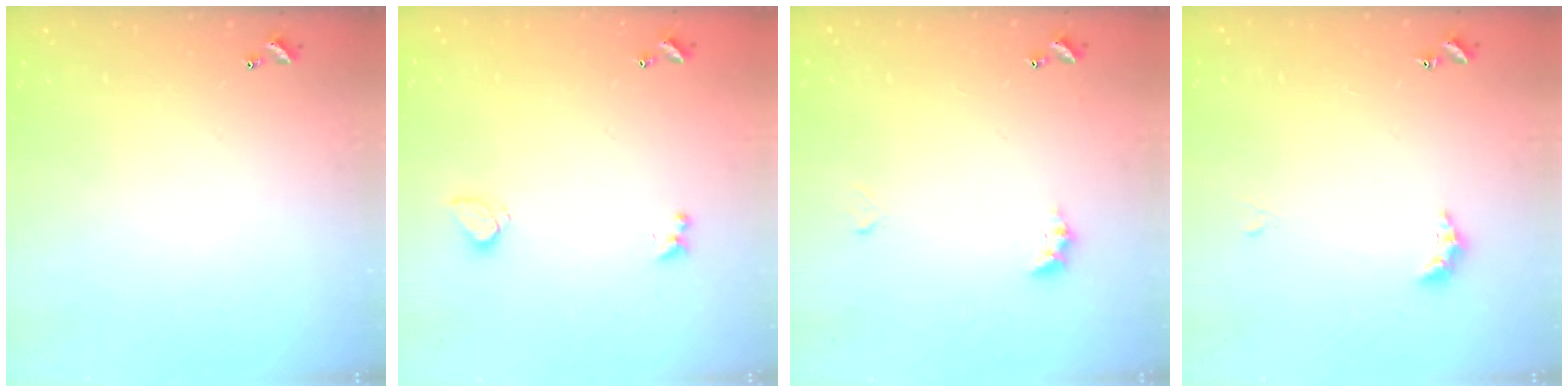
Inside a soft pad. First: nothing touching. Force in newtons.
{"total": 1.9, "press": 1.8, "slide": 0.5}
{"total": 2.6, "press": 2.5, "slide": 0.7}
{"total": 2.4, "press": 2.3, "slide": 0.6}